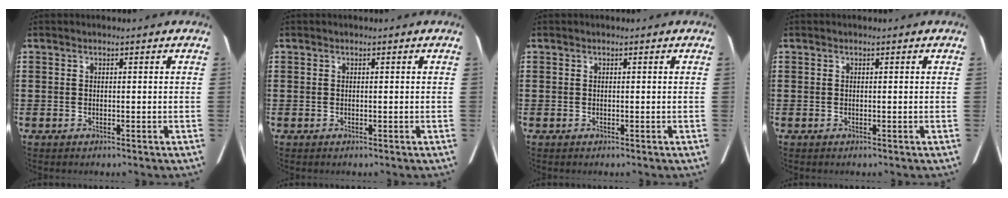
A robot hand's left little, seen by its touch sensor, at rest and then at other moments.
{"total": 0.0}
{"total": 0.0}
{"total": 0.0}